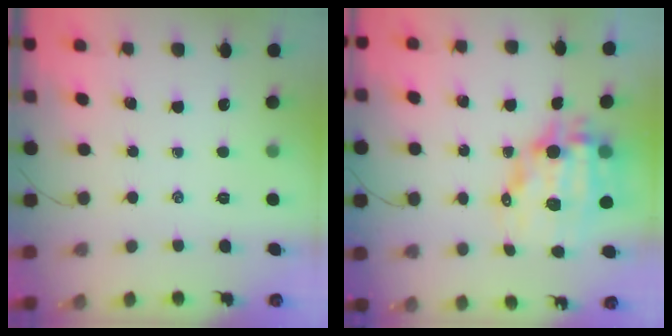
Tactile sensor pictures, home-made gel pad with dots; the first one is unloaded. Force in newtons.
{"total": 14.1, "press": 13.8, "slide": 3.1}